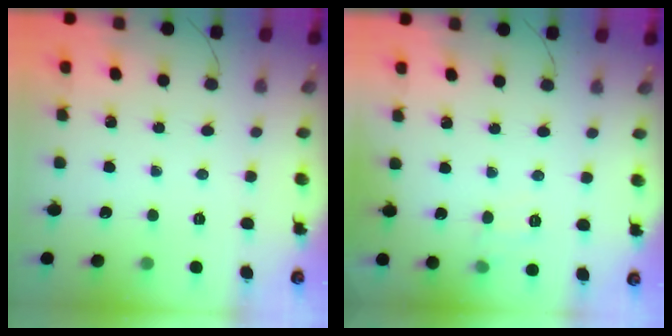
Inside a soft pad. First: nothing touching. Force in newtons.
{"total": 4.6, "press": 4.2, "slide": 1.9}